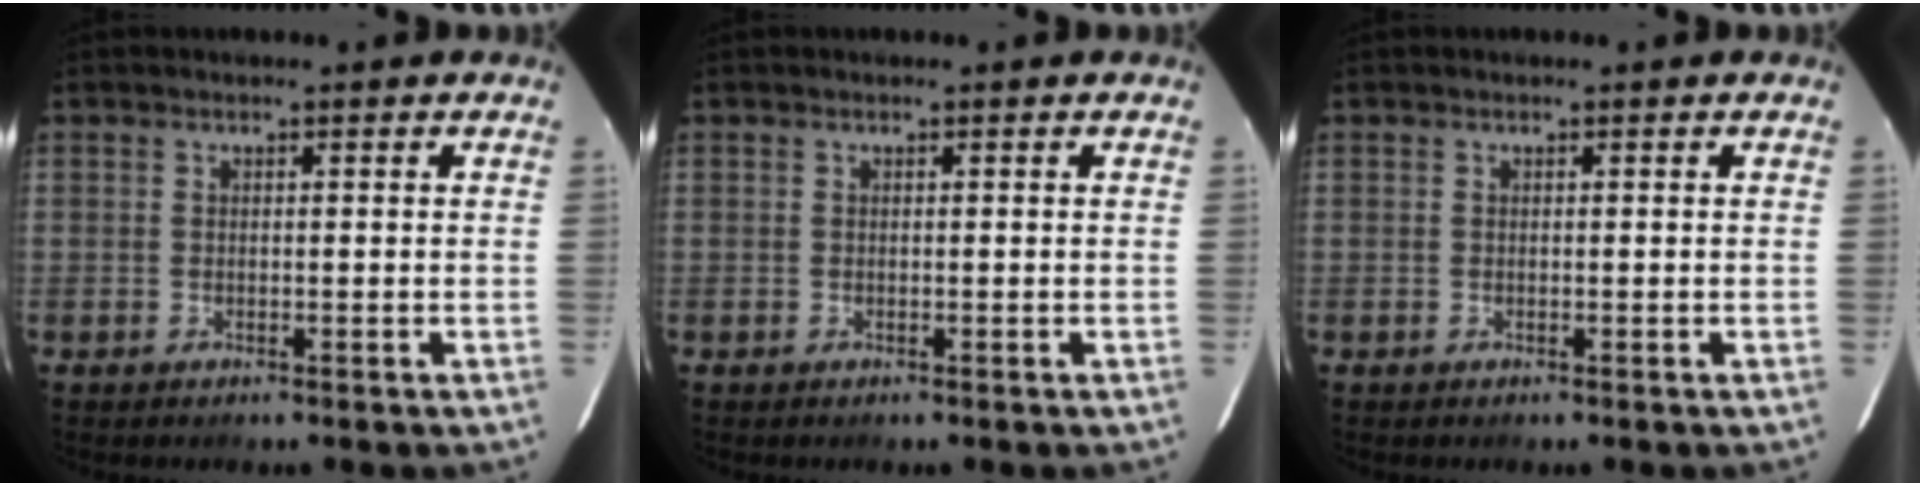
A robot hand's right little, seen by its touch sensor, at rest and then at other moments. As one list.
[{"total": 0.0}, {"total": 0.0}]